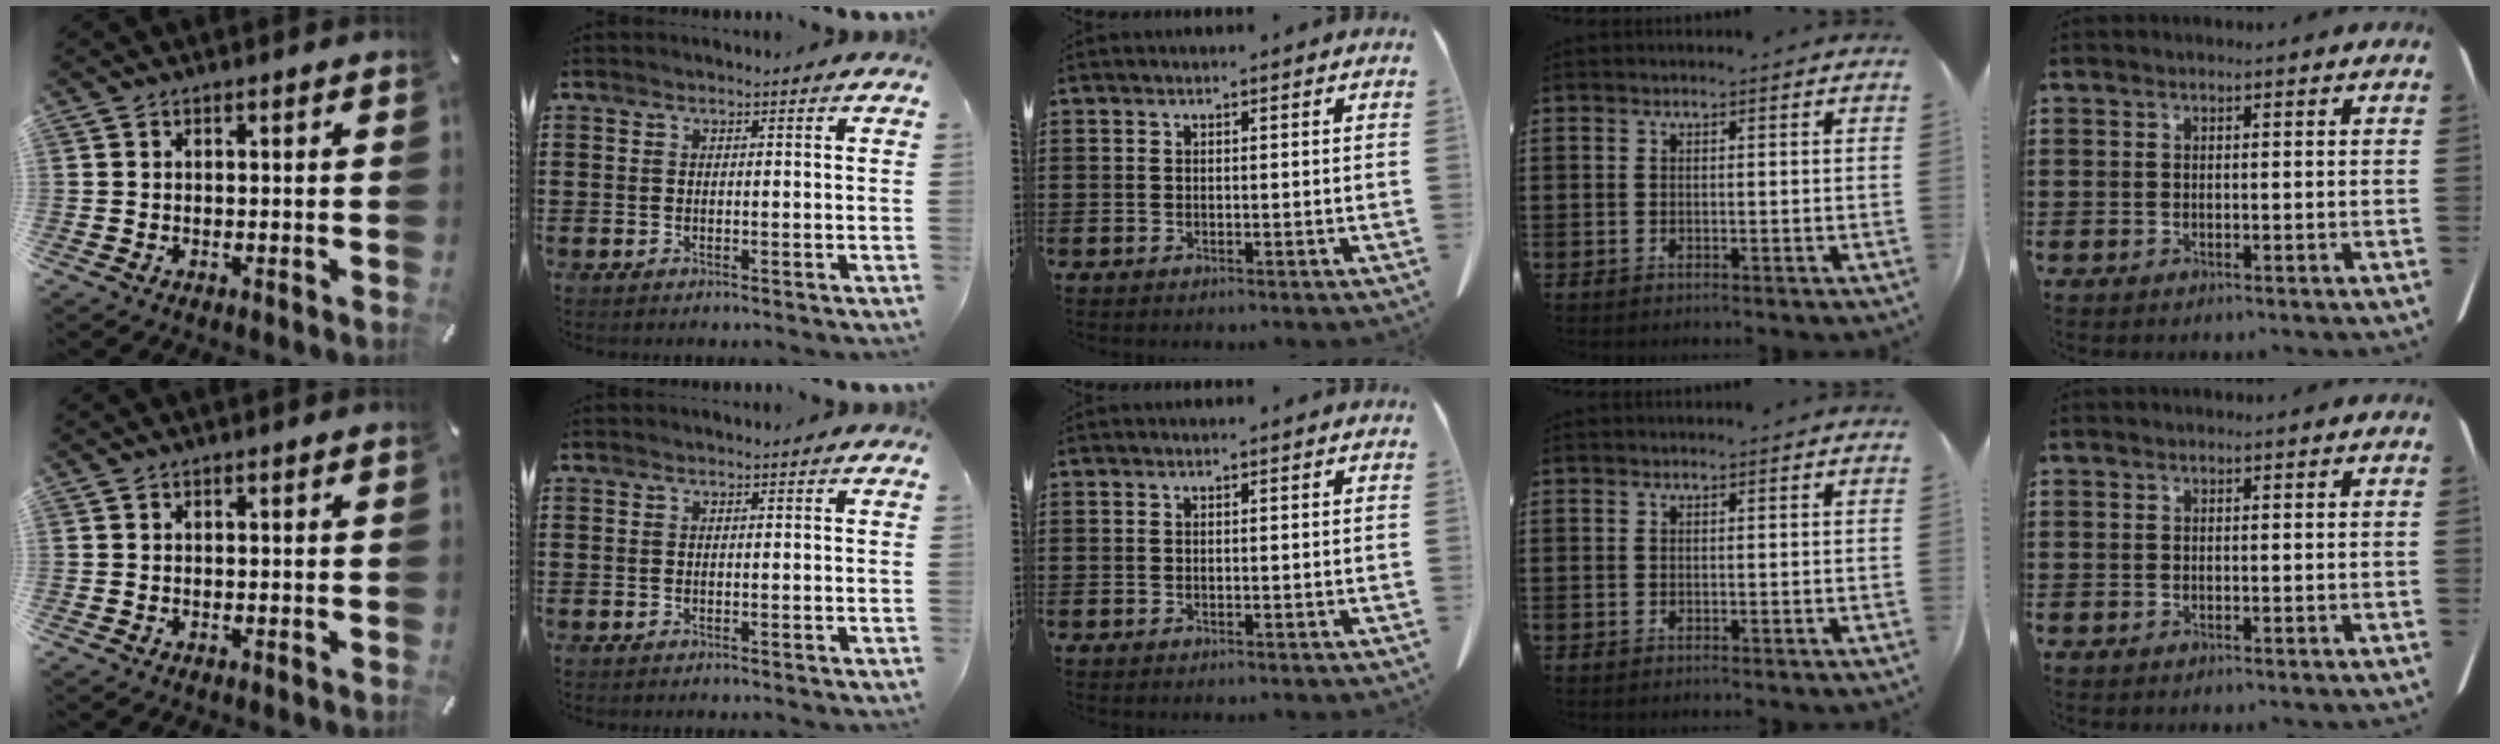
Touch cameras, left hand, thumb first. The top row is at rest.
{}